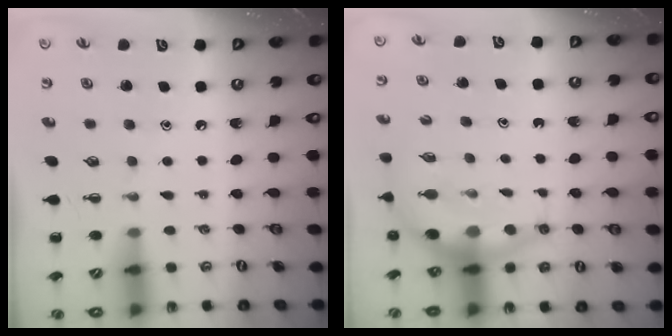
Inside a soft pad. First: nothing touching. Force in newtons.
{"total": 7.4, "press": 7.2, "slide": 1.8}